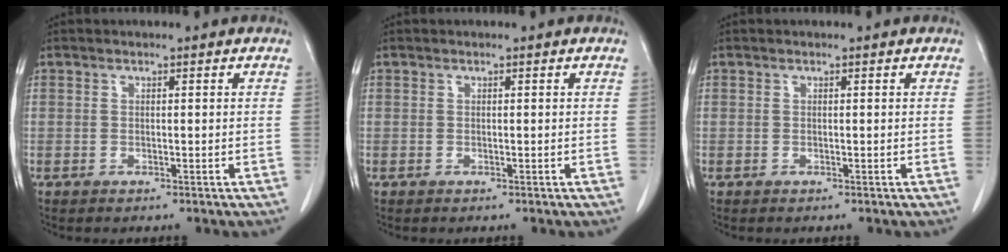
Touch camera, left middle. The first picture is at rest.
{"total": 0.0}
{"total": 0.0}